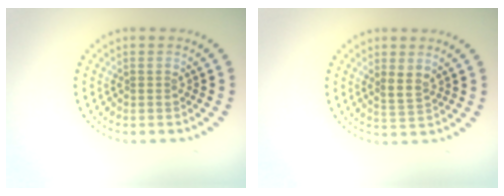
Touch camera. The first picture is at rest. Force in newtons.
{"total": 1.7, "press": 1.3, "slide": 1.0}